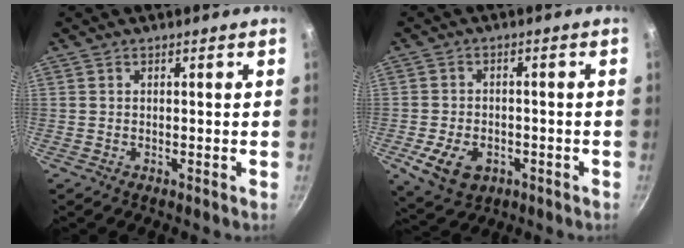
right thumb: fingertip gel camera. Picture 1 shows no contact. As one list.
[{"total": 8.6, "force": [-3.2, 5.9, 5.4], "torque": [-0.090, 0.009, -0.046]}]